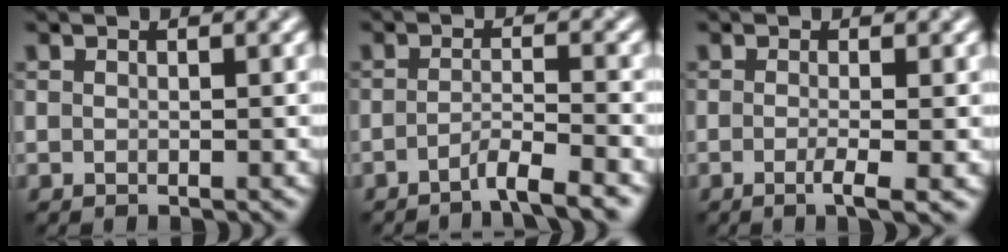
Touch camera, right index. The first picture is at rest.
{"total": 2.9, "force": [-2.1, 0.3, 2.0], "torque": [-0.026, 0.002, -0.048]}
{"total": 2.6, "force": [-0.7, 0.7, 2.4], "torque": [-0.035, -0.005, -0.015]}